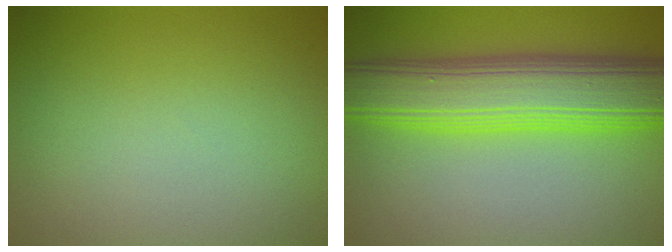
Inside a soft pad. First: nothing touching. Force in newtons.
{"total": 10.0, "press": 10.0, "slide": 0.4}